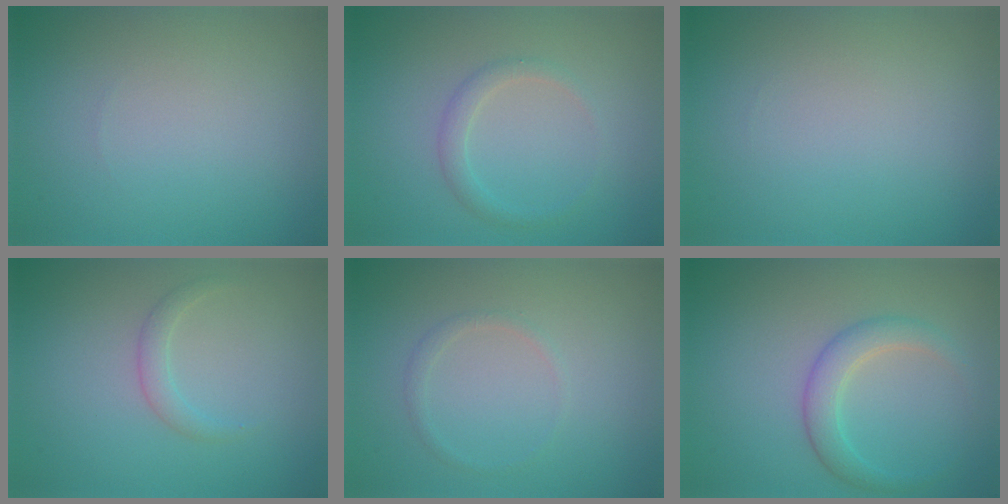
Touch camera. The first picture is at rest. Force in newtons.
{"total": 1.5, "press": 1.5, "slide": 0.0}
{"total": 0.0}
{"total": 1.2, "press": 1.2, "slide": 0.1}
{"total": 0.8, "press": 0.8, "slide": 0.1}
{"total": 2.8, "press": 2.8, "slide": 0.0}